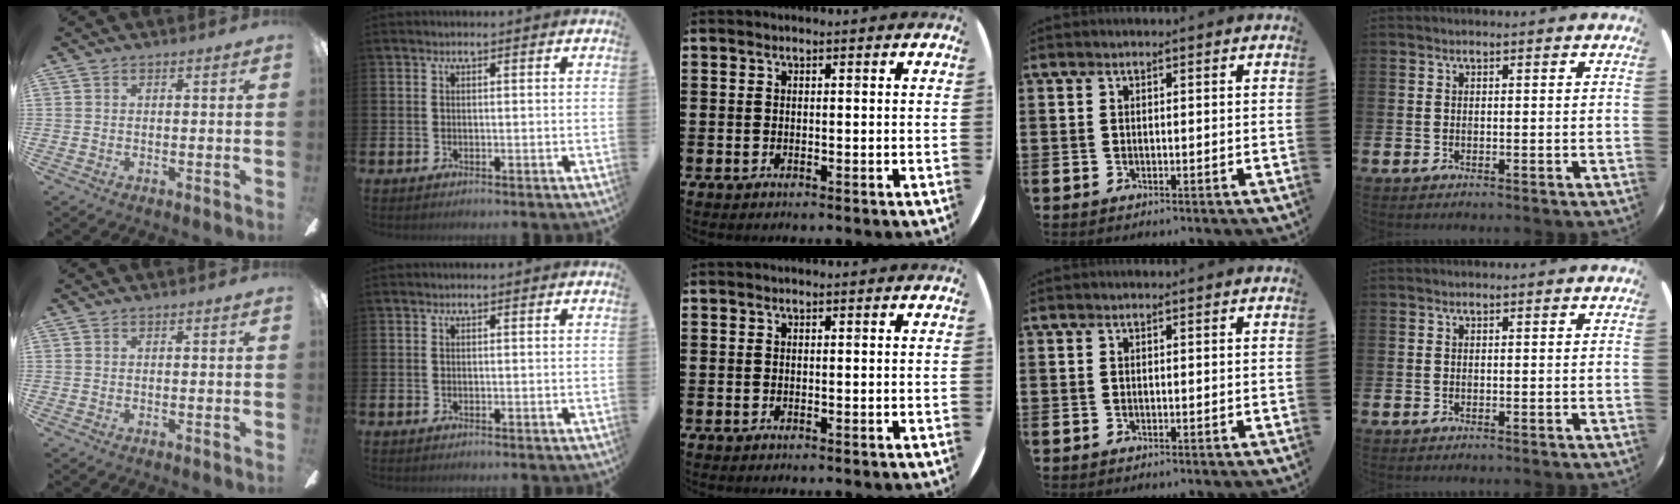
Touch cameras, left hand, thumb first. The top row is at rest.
{}